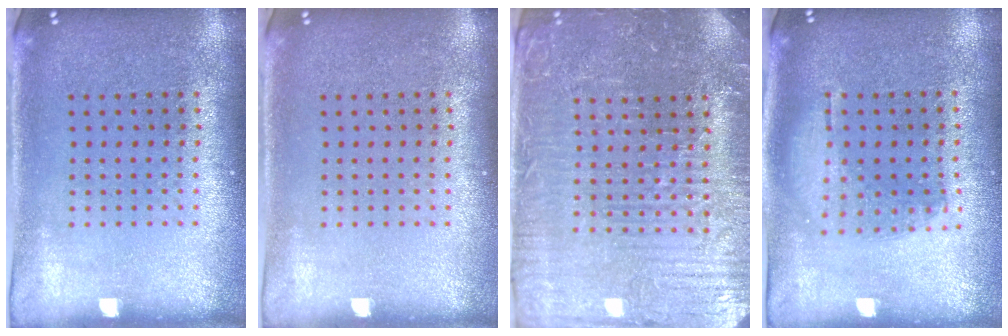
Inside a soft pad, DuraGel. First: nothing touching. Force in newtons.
{"total": 0.0}
{"total": 4.5, "press": 4.4, "slide": 1.3}
{"total": 1.2, "press": 1.1, "slide": 0.5}